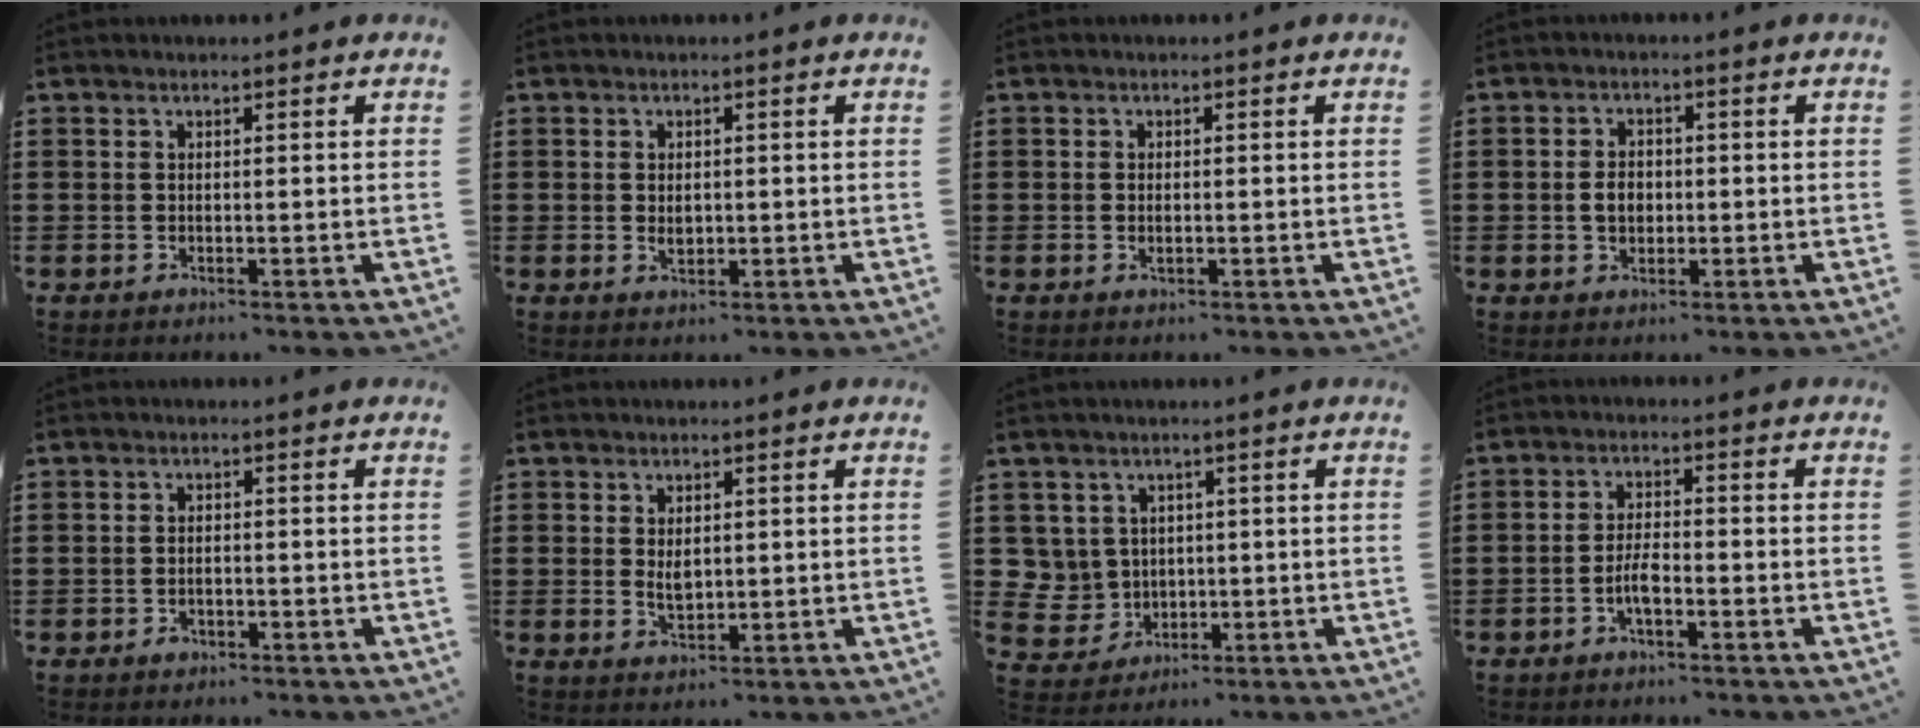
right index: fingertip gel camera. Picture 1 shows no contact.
{"total": 1.7, "force": [0.1, 1.0, 1.3], "torque": [-0.027, 0.005, 0.002]}
{"total": 1.1, "force": [-0.1, 0.4, 1.0], "torque": [-0.020, -0.002, -0.002]}
{"total": 3.3, "force": [-0.4, 2.4, 2.2], "torque": [-0.038, 0.003, -0.011]}
{"total": 1.2, "force": [-0.7, 0.7, 0.6], "torque": [-0.015, -0.004, -0.014]}
{"total": 2.5, "force": [0.3, 1.4, 2.0], "torque": [-0.033, 0.000, 0.005]}
{"total": 4.2, "force": [0.8, 4.1, 0.3], "torque": [-0.029, 0.012, 0.016]}
{"total": 3.6, "force": [-1.5, 1.2, 3.1], "torque": [-0.076, -0.002, -0.034]}